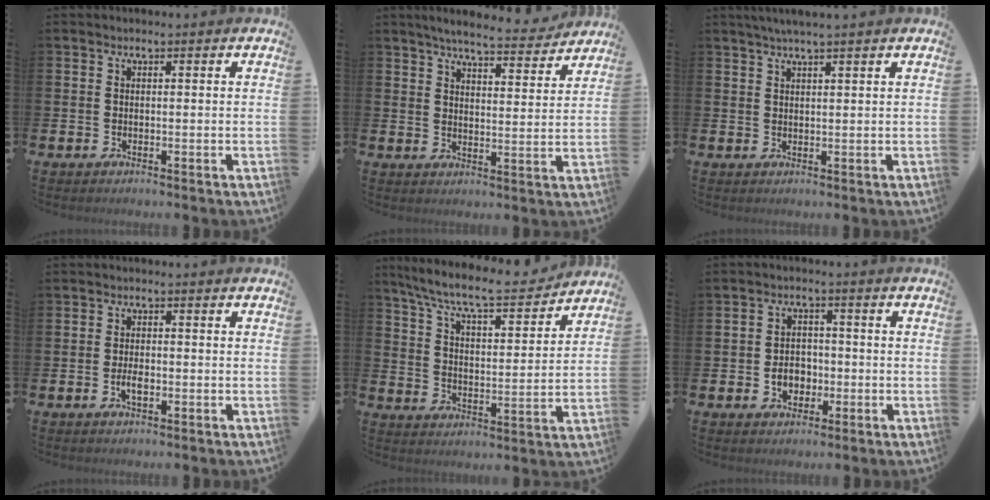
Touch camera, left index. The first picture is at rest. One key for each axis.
{"total": 6.1, "fx": 5.8, "fy": 0.6, "fz": 1.8, "tx": -0.037, "ty": -0.038, "tz": 0.097}
{"total": 2.4, "fx": 2.0, "fy": -0.3, "fz": 1.2, "tx": -0.032, "ty": 0.002, "tz": 0.037}
{"total": 2.1, "fx": -0.6, "fy": 1.0, "fz": 1.8, "tx": -0.031, "ty": 0.000, "tz": -0.011}
{"total": 9.2, "fx": 8.5, "fy": 1.3, "fz": 3.5, "tx": -0.100, "ty": -0.056, "tz": 0.145}
{"total": 3.6, "fx": -1.0, "fy": 2.8, "fz": 1.9, "tx": -0.023, "ty": -0.002, "tz": -0.027}